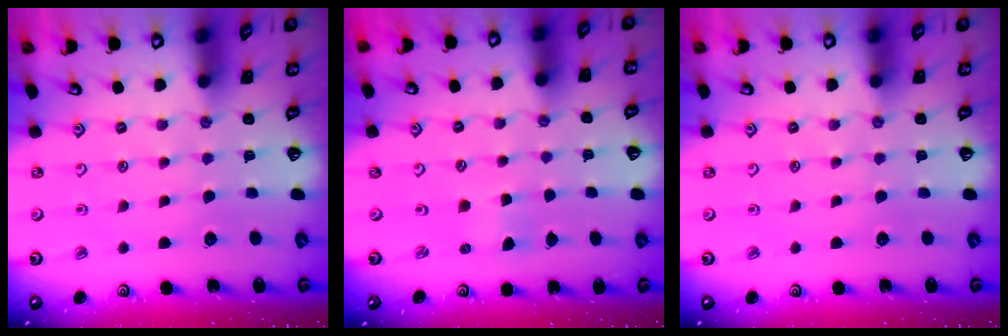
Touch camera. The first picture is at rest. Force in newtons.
{"total": 0.0}
{"total": 0.0}